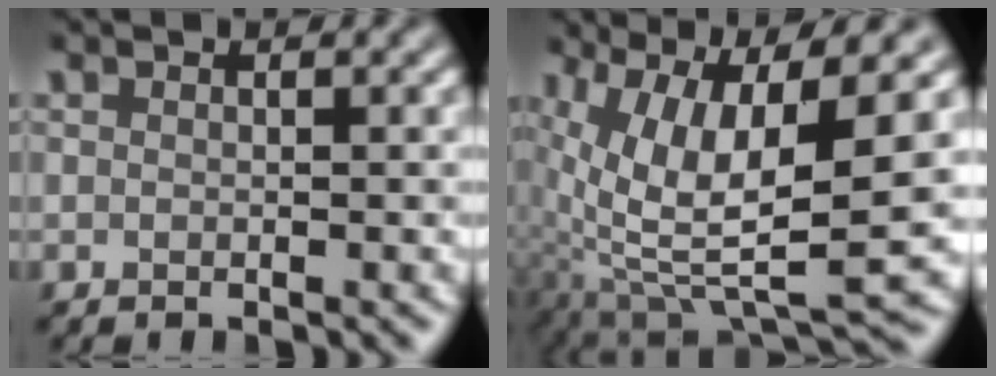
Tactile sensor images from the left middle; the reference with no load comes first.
{"total": 11.3, "force": [1.2, 3.4, 10.7], "torque": [-0.207, -0.020, 0.040]}